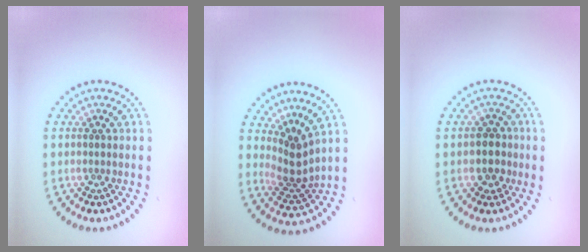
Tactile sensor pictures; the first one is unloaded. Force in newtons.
{"total": 2.9, "press": 1.9, "slide": 2.2}
{"total": 2.1, "press": 1.9, "slide": 0.8}